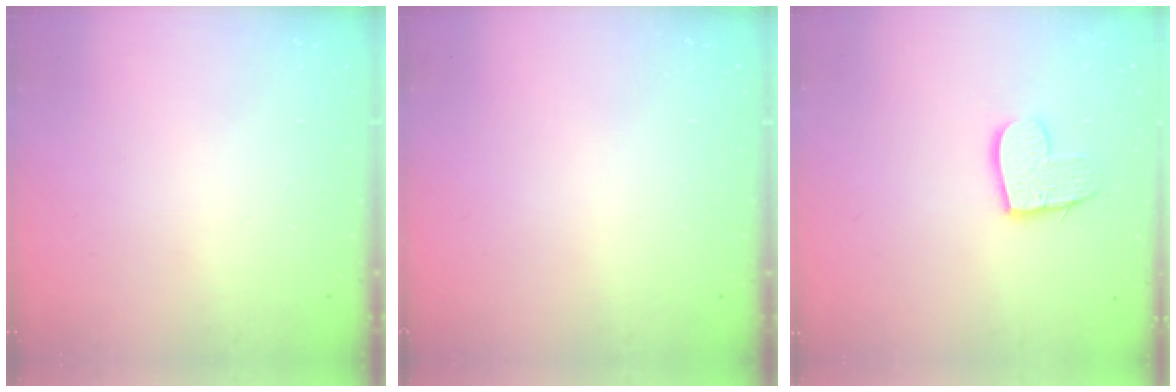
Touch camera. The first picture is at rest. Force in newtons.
{"total": 0.0}
{"total": 10.7, "press": 10.6, "slide": 0.8}